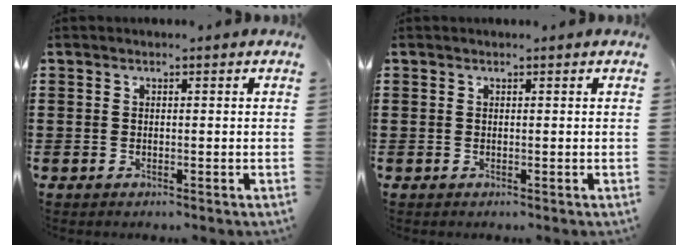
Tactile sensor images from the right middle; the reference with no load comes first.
{"total": 0.0}